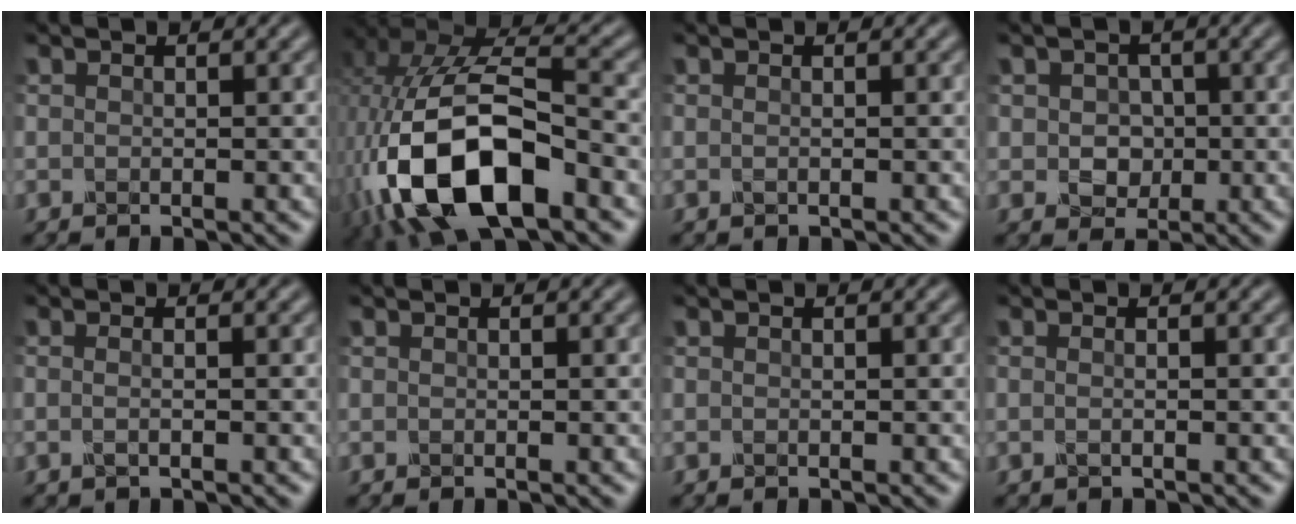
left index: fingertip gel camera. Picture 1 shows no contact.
{"total": 13.5, "force": [-4.3, 7.1, 10.7], "torque": [-0.217, -0.014, -0.069]}
{"total": 0.0}
{"total": 2.1, "force": [0.1, 2.0, 0.5], "torque": [0.006, -0.004, -0.003]}
{"total": 1.1, "force": [0.0, 0.6, 0.9], "torque": [-0.002, -0.005, -0.015]}
{"total": 0.0}
{"total": 0.0}
{"total": 0.8, "force": [0.1, 0.5, 0.6], "torque": [0.004, -0.005, -0.013]}